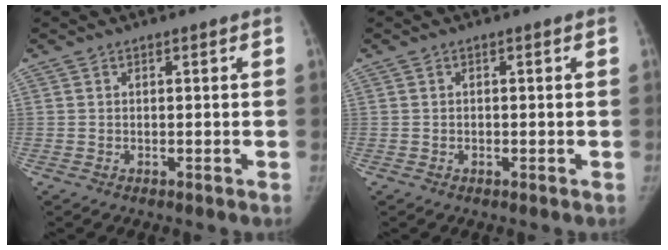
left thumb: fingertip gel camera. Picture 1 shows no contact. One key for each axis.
{"total": 0.6, "fx": -0.1, "fy": 0.5, "fz": 0.3, "tx": -0.003, "ty": 0.002, "tz": -0.003}